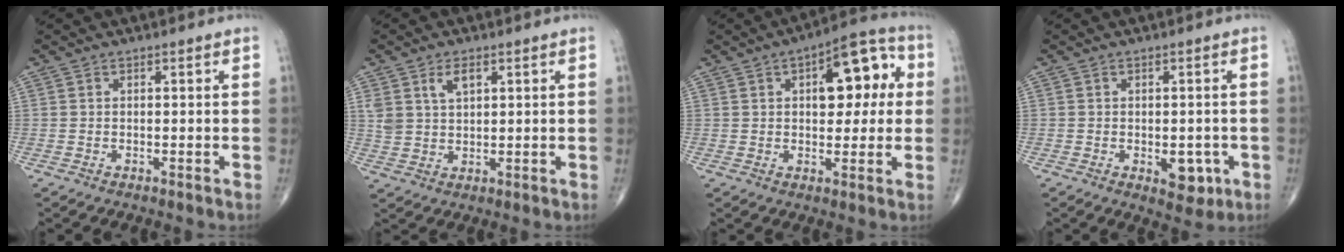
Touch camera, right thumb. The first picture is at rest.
{"total": 5.1, "force": [2.5, 2.9, 3.5], "torque": [-0.058, -0.010, 0.052]}
{"total": 13.4, "force": [3.2, 6.6, 11.2], "torque": [-0.112, 0.021, 0.041]}
{"total": 5.2, "force": [-1.6, 3.0, 3.9], "torque": [-0.025, -0.001, -0.012]}